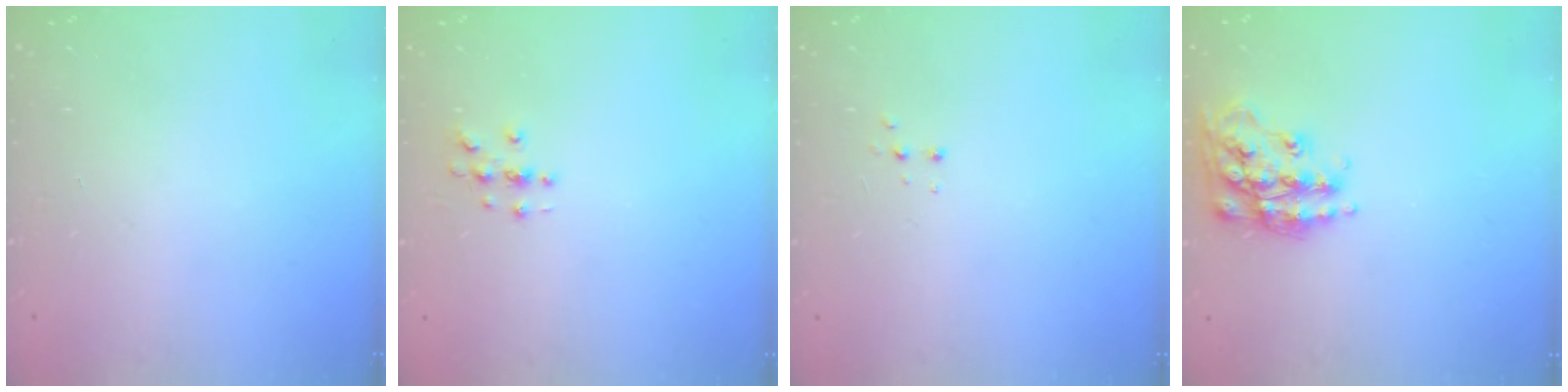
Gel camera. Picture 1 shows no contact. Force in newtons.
{"total": 3.0, "press": 3.0, "slide": 0.3}
{"total": 2.7, "press": 2.7, "slide": 0.5}
{"total": 17.4, "press": 17.3, "slide": 1.2}